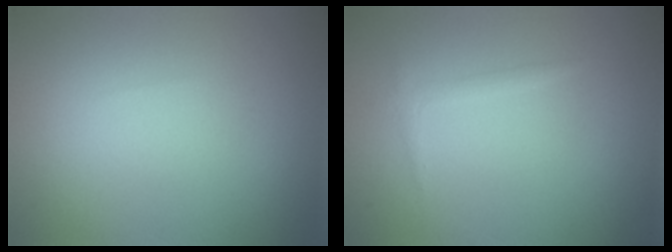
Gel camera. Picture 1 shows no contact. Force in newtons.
{"total": 0.8, "press": 0.8, "slide": 0.1}